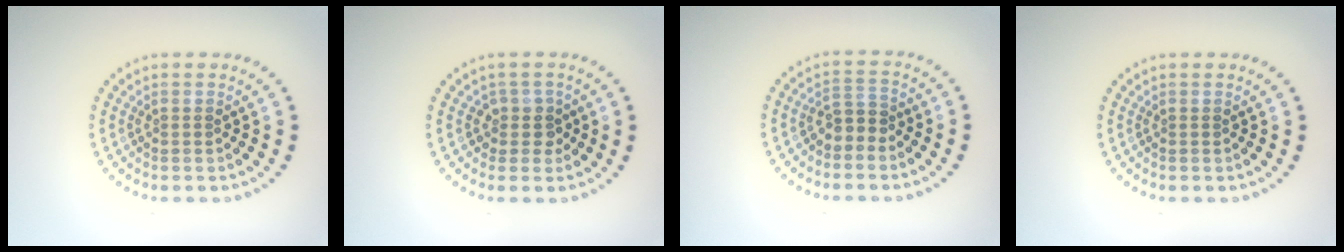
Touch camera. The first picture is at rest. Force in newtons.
{"total": 1.7, "press": 1.5, "slide": 1.0}
{"total": 1.8, "press": 1.6, "slide": 0.9}
{"total": 0.0}